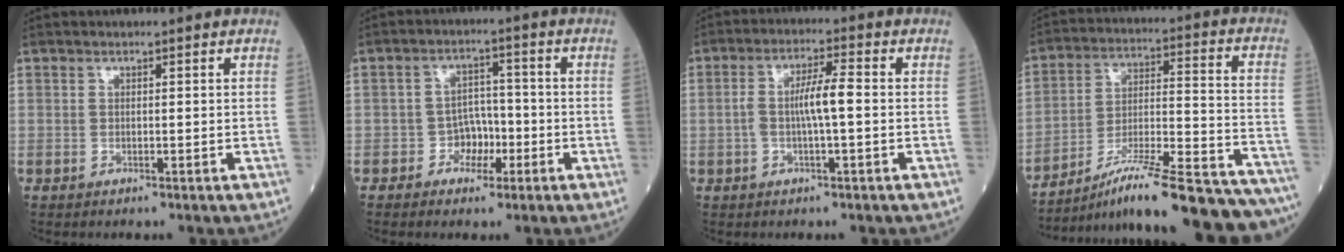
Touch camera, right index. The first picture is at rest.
{"total": 4.2, "force": [-1.7, 3.2, 2.1], "torque": [-0.024, 0.011, -0.030]}
{"total": 5.6, "force": [-0.4, 0.6, 5.5], "torque": [-0.109, 0.012, -0.009]}
{"total": 26.7, "force": [-23.1, 0.8, 13.2], "torque": [-0.138, 0.000, -0.343]}